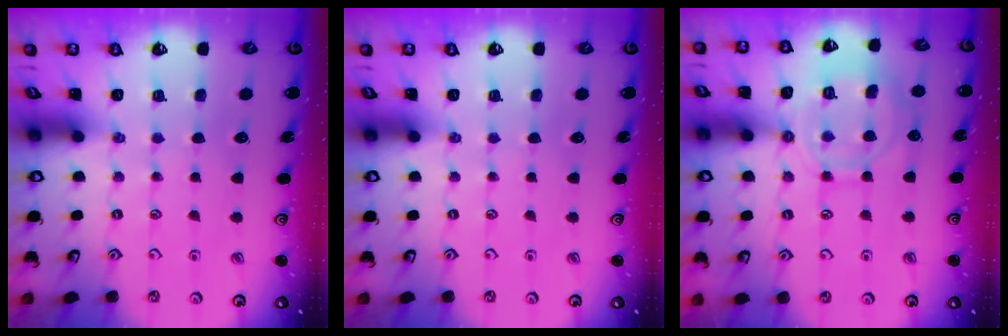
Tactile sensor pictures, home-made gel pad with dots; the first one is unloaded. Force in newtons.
{"total": 0.0}
{"total": 11.7, "press": 11.6, "slide": 1.2}